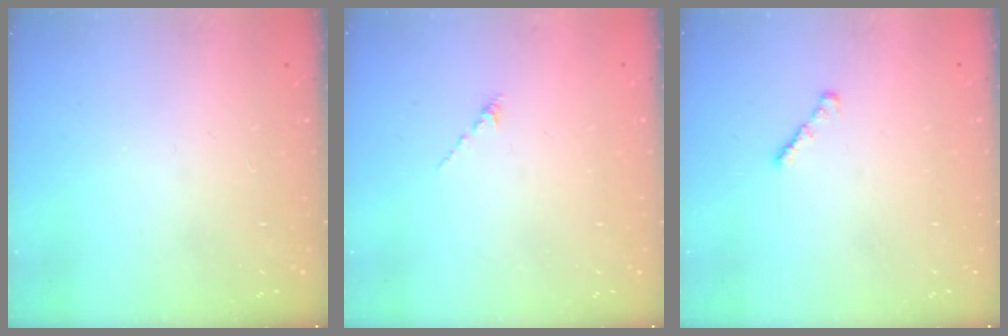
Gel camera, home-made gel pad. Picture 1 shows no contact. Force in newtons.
{"total": 0.0}
{"total": 1.6, "press": 1.5, "slide": 0.5}